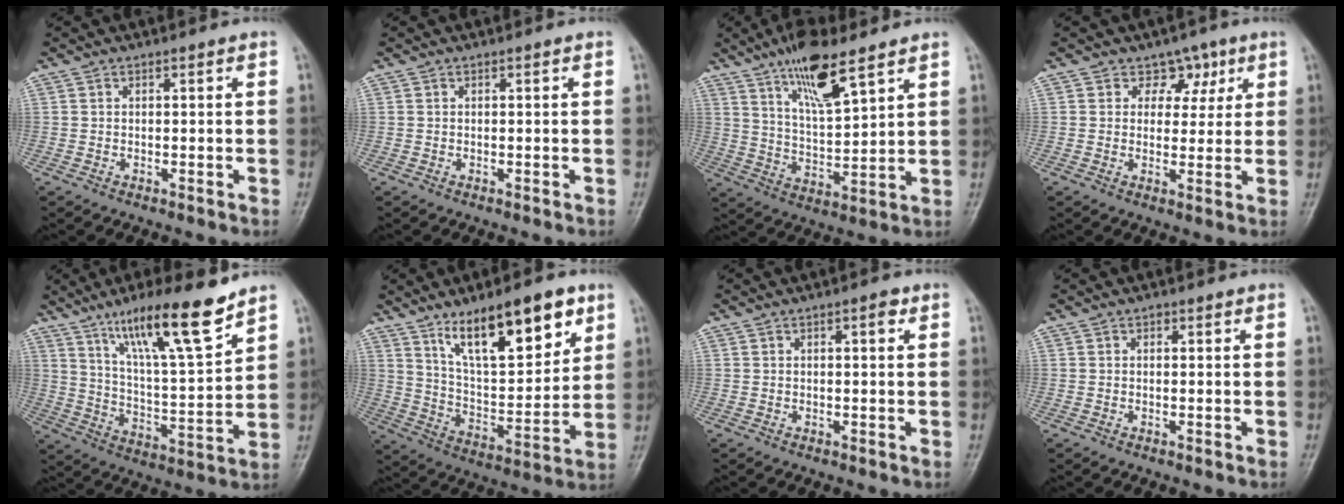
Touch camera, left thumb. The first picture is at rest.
{"total": 0.0}
{"total": 12.3, "force": [7.9, 3.2, 8.8], "torque": [-0.146, -0.043, 0.148]}
{"total": 4.8, "force": [2.5, 3.8, 1.4], "torque": [0.020, -0.007, 0.033]}
{"total": 16.9, "force": [11.5, 2.5, 12.1], "torque": [-0.192, -0.063, 0.202]}
{"total": 18.5, "force": [10.7, 6.8, 13.4], "torque": [-0.174, -0.050, 0.189]}
{"total": 2.0, "force": [0.8, 0.6, 1.7], "torque": [-0.024, 0.001, 0.010]}
{"total": 0.8, "force": [0.4, 0.5, 0.5], "torque": [-0.002, 0.000, 0.003]}